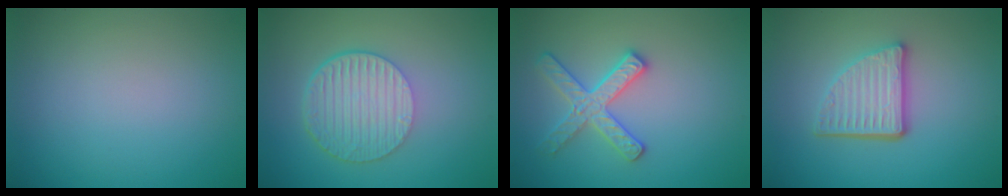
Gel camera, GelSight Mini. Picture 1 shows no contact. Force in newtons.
{"total": 6.0, "press": 4.1, "slide": 4.4}
{"total": 2.9, "press": 2.9, "slide": 0.4}
{"total": 4.5, "press": 3.4, "slide": 3.0}